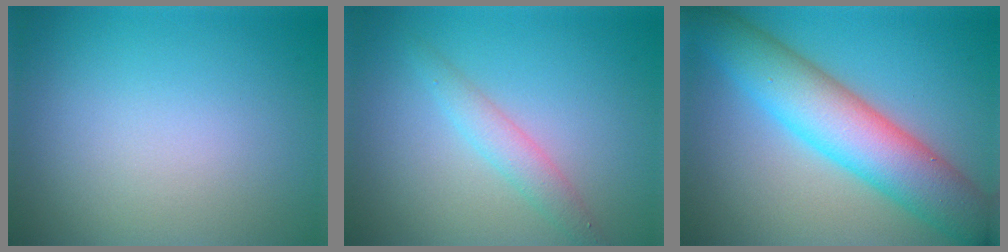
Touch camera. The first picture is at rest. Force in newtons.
{"total": 2.2, "press": 2.2, "slide": 0.0}
{"total": 9.0, "press": 9.0, "slide": 0.3}